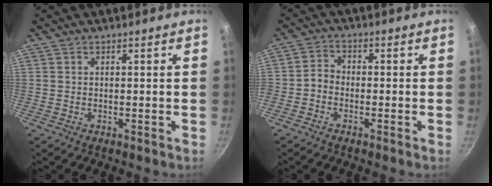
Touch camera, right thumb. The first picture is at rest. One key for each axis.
{"total": 2.7, "fx": -1.5, "fy": 1.7, "fz": 1.4, "tx": -0.031, "ty": 0.020, "tz": -0.038}